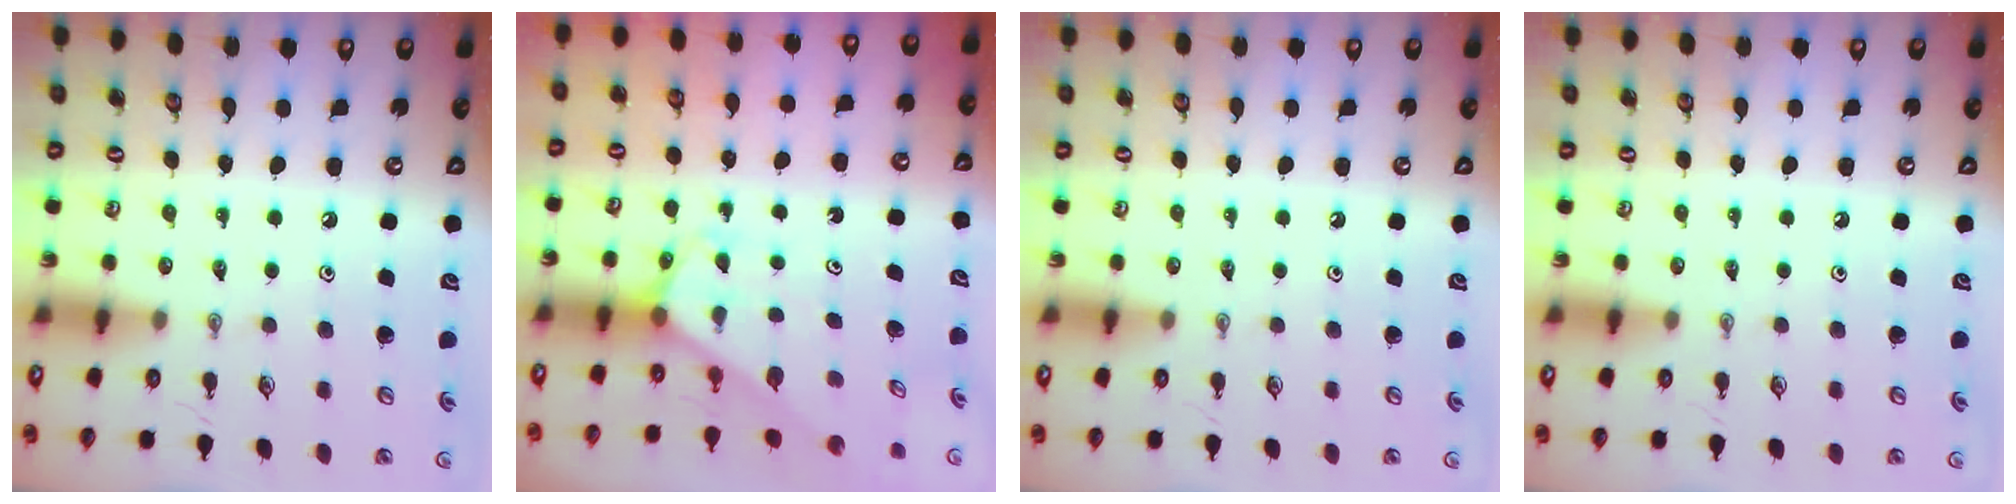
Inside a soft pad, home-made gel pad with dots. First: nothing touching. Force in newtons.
{"total": 2.4, "press": 2.4, "slide": 0.1}
{"total": 0.0}
{"total": 0.0}